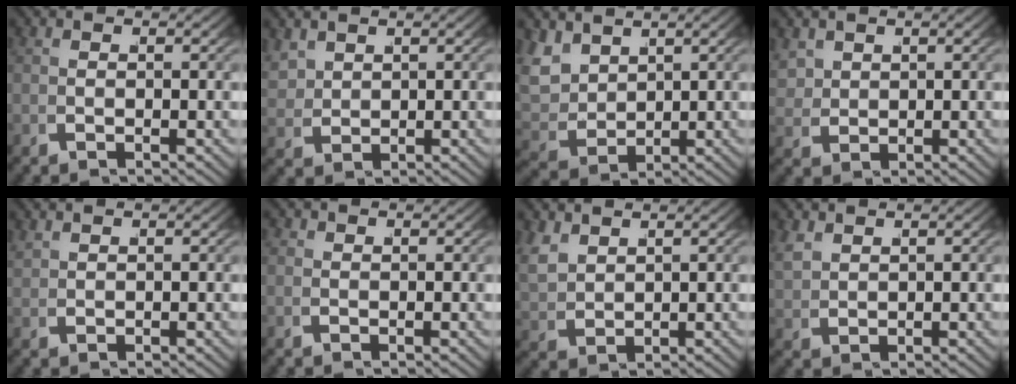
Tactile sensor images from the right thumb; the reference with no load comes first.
{"total": 2.2, "force": [1.7, 1.1, 1.0], "torque": [-0.024, 0.000, 0.043]}
{"total": 5.9, "force": [1.2, 4.5, 3.6], "torque": [-0.100, -0.018, 0.034]}
{"total": 2.1, "force": [1.4, 1.2, 0.9], "torque": [-0.021, -0.005, 0.038]}
{"total": 1.1, "force": [1.1, -0.2, 0.2], "torque": [0.002, 0.009, 0.025]}
{"total": 0.7, "force": [0.3, 0.6, 0.2], "torque": [-0.004, -0.001, 0.005]}
{"total": 2.7, "force": [1.6, 1.5, 1.5], "torque": [-0.040, -0.004, 0.045]}
{"total": 1.7, "force": [1.4, 0.5, 0.6], "torque": [-0.014, 0.005, 0.038]}